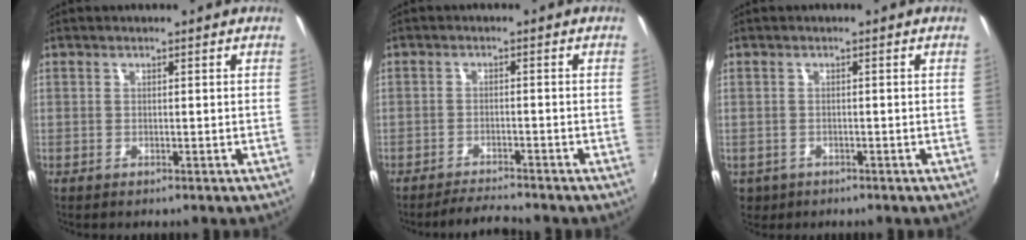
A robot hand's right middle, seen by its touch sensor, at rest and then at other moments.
{"total": 4.4, "force": [-4.3, 0.0, 1.0], "torque": [-0.041, -0.008, -0.073]}
{"total": 3.6, "force": [-1.3, 3.1, 1.4], "torque": [-0.036, -0.007, -0.015]}